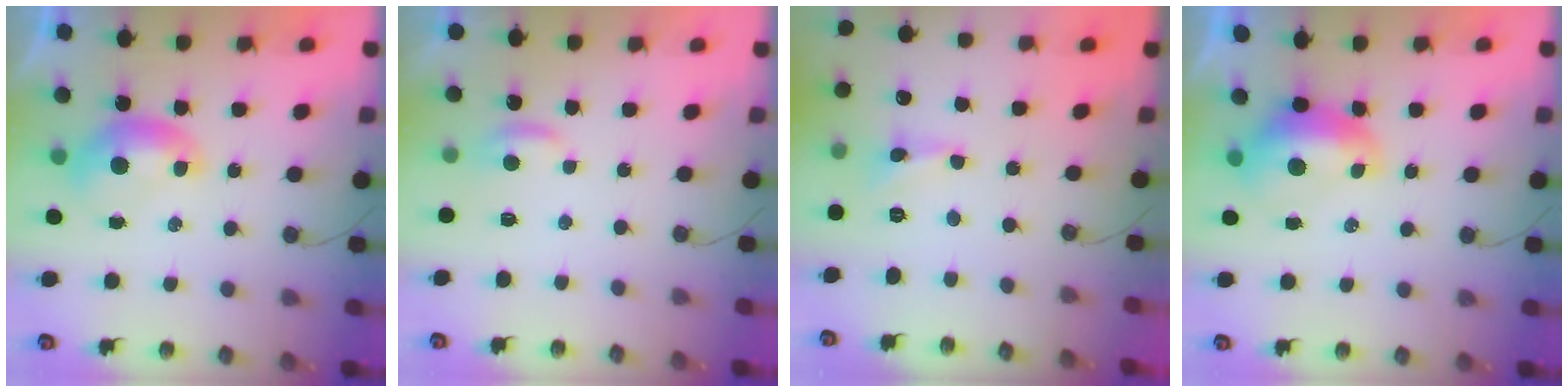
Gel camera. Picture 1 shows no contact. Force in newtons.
{"total": 2.3, "press": 2.3, "slide": 0.4}
{"total": 1.7, "press": 1.6, "slide": 0.5}
{"total": 2.1, "press": 1.9, "slide": 0.9}